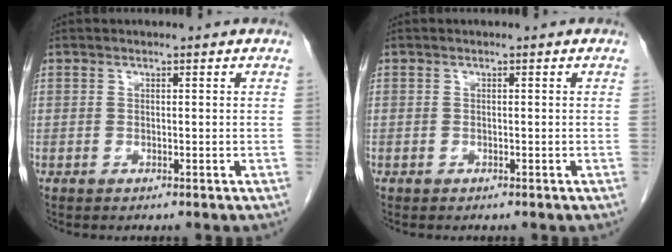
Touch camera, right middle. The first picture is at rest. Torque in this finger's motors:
{"motor_torque": [0.90, -0.92, -0.20, -0.21]}